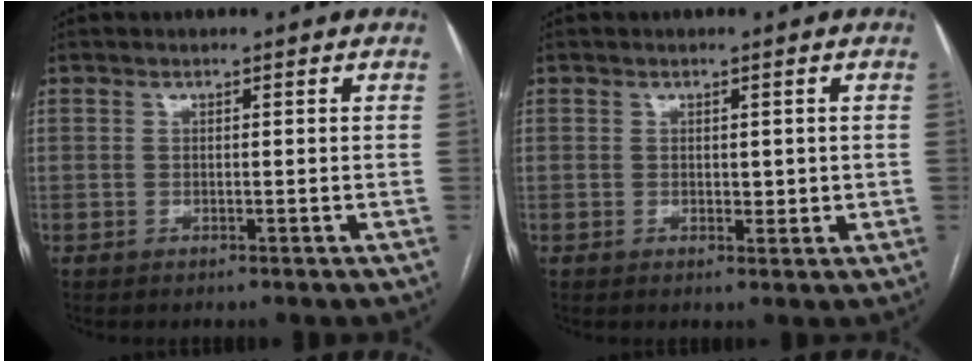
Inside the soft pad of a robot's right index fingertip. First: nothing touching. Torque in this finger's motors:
{"motor_torque": [-0.38, 0.85, 0.00, 0.01]}